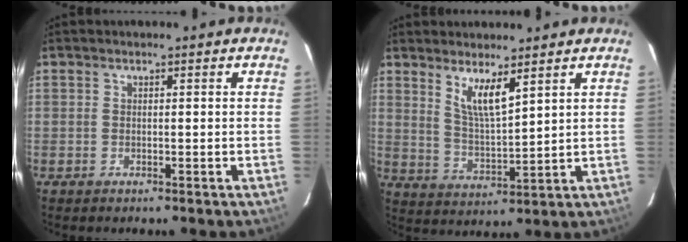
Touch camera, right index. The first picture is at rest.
{"total": 6.9, "force": [4.4, 1.2, 5.2], "torque": [-0.098, -0.011, 0.089]}